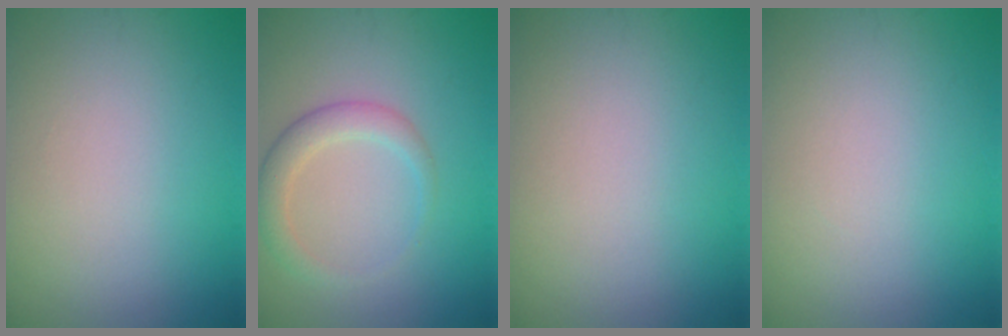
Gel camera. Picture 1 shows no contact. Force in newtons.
{"total": 2.6, "press": 2.6, "slide": 0.2}
{"total": 0.0}
{"total": 0.0}